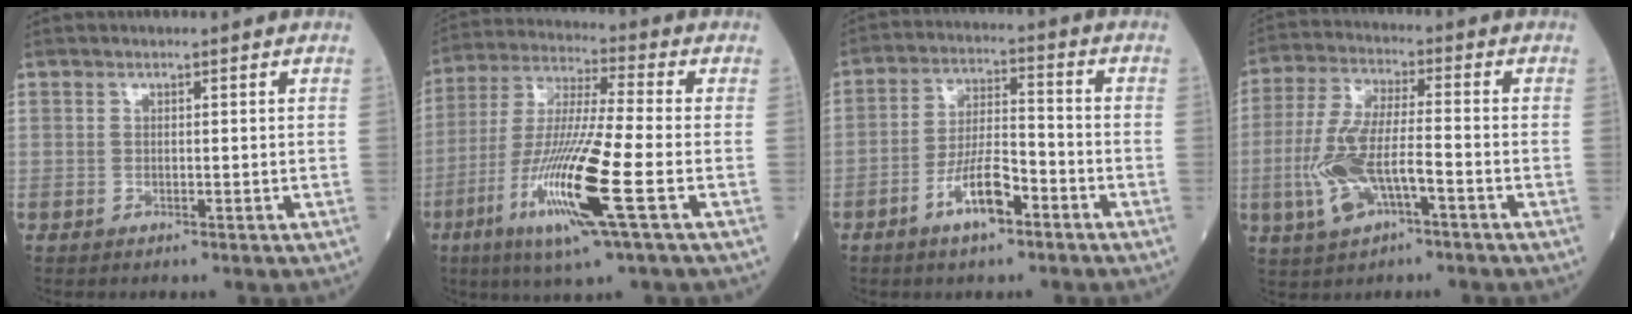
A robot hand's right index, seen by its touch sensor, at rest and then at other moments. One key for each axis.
{"total": 16.1, "fx": -5.7, "fy": 0.0, "fz": 15.1, "tx": -0.310, "ty": -0.022, "tz": -0.111}
{"total": 8.0, "fx": -4.3, "fy": 2.2, "fz": 6.4, "tx": -0.123, "ty": 0.004, "tz": -0.079}
{"total": 10.4, "fx": -3.3, "fy": 3.1, "fz": 9.4, "tx": -0.205, "ty": 0.003, "tz": -0.060}